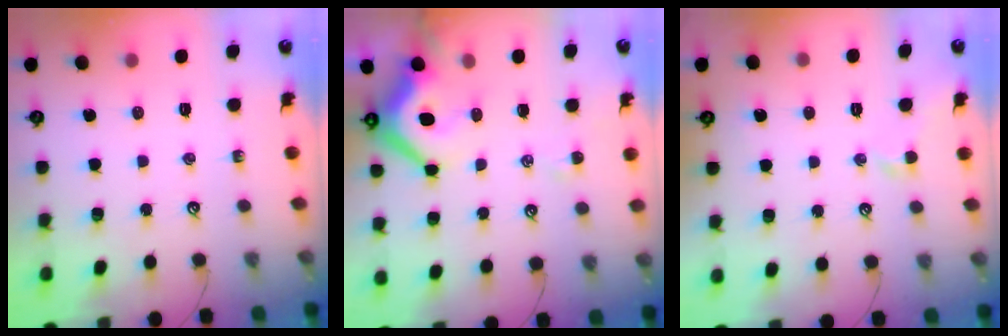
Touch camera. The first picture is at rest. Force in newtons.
{"total": 10.1, "press": 10.0, "slide": 1.5}
{"total": 1.4, "press": 1.3, "slide": 0.6}